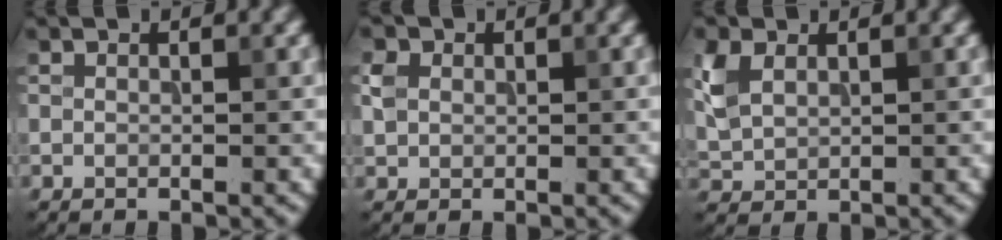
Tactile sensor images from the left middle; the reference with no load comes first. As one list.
[{"total": 1.7, "force": [0.4, 1.5, 0.6], "torque": [-0.011, 0.002, 0.006]}, {"total": 3.4, "force": [1.4, 2.3, 2.1], "torque": [-0.058, 0.004, 0.033]}]